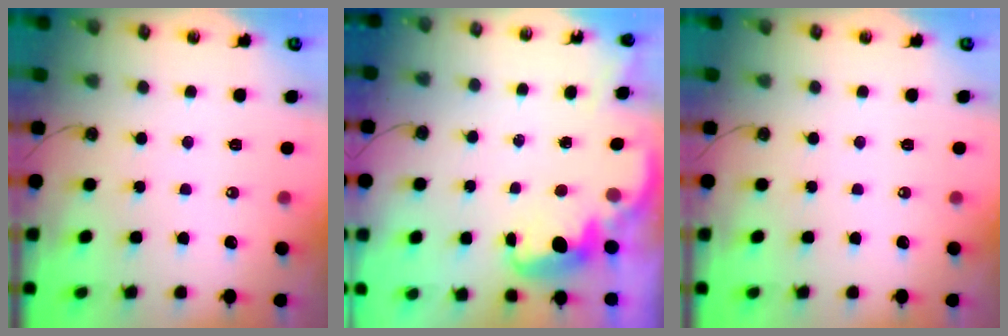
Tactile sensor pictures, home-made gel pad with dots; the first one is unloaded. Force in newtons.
{"total": 2.7, "press": 2.6, "slide": 0.5}
{"total": 0.0}